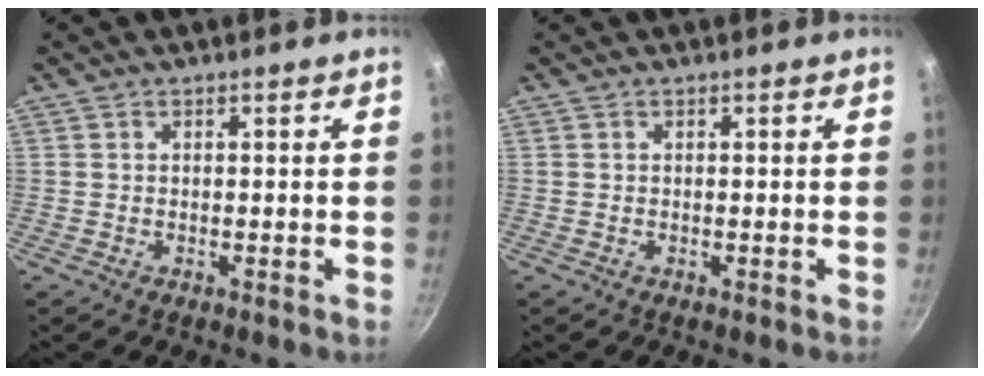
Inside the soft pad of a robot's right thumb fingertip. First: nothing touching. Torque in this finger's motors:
{"motor_torque": [0.00, 0.00, -0.01, 0.01, 0.00]}